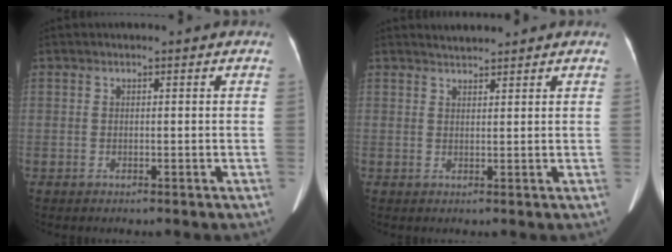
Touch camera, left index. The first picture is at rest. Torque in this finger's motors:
{"motor_torque": [-0.08, -0.04, -0.01, -0.01]}